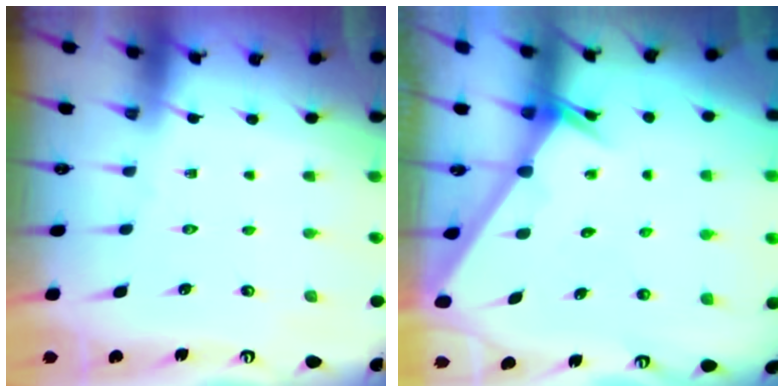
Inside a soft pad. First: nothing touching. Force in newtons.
{"total": 2.6, "press": 2.6, "slide": 0.0}